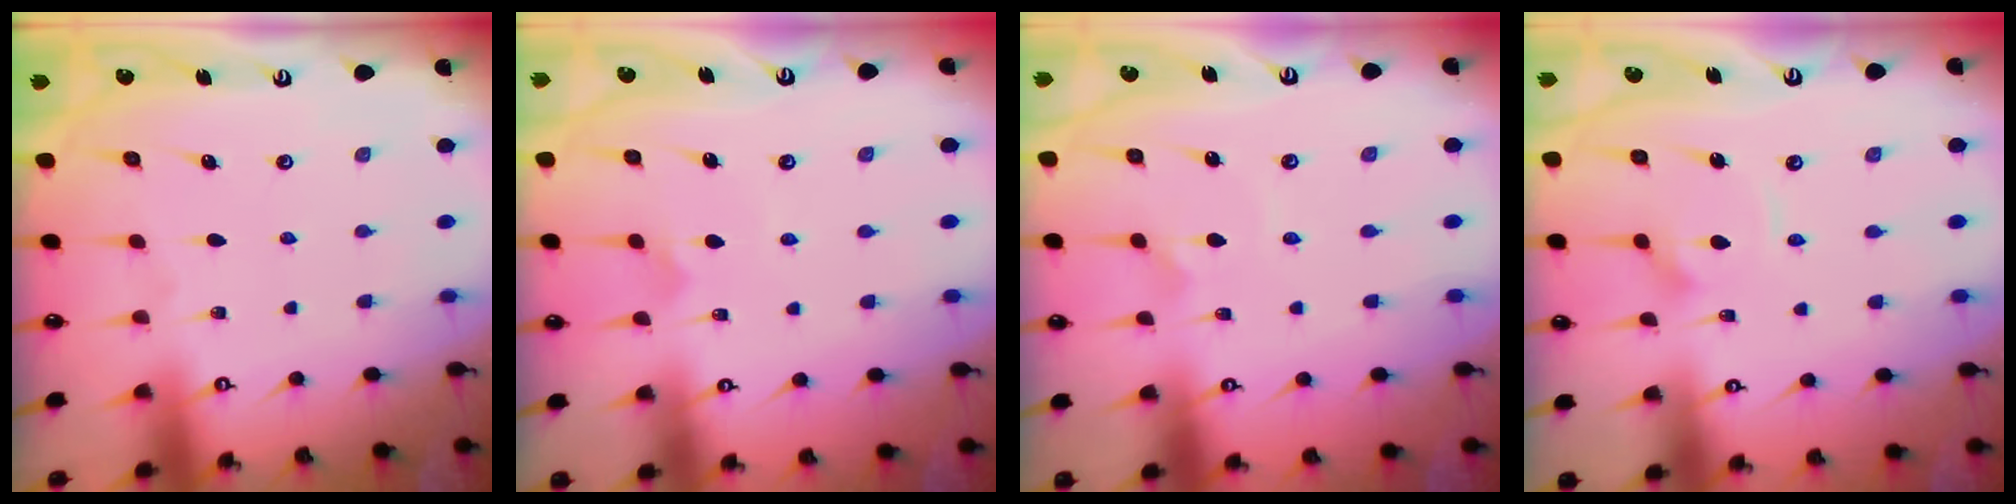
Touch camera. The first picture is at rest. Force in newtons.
{"total": 3.4, "press": 3.4, "slide": 0.4}
{"total": 2.2, "press": 2.2, "slide": 0.1}
{"total": 5.1, "press": 5.1, "slide": 0.4}